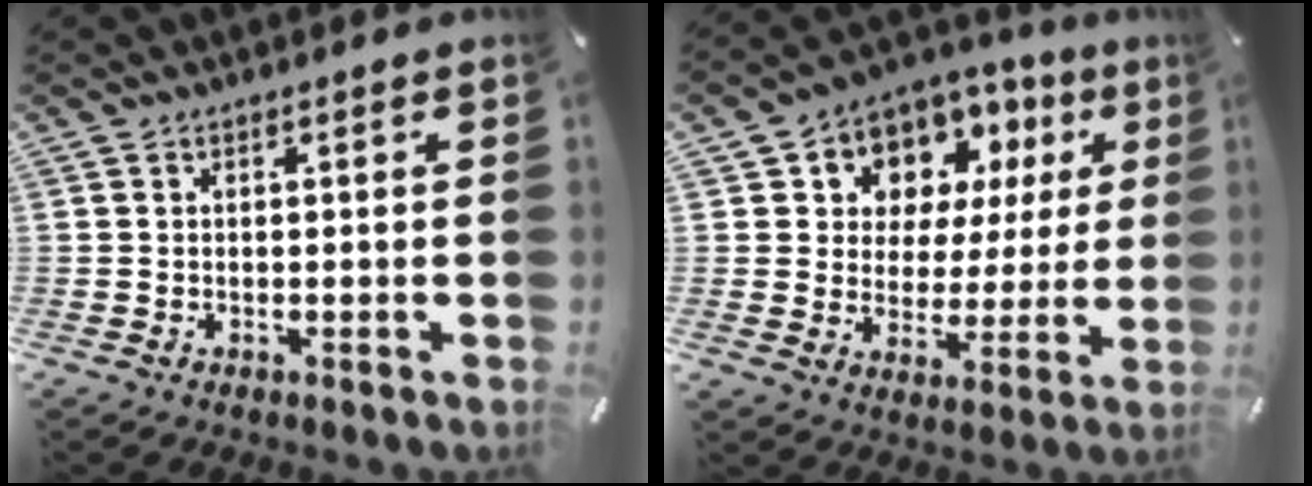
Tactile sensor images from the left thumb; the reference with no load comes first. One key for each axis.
{"total": 9.3, "fx": 4.6, "fy": 8.0, "fz": 1.4, "tx": -0.041, "ty": -0.038, "tz": 0.089}